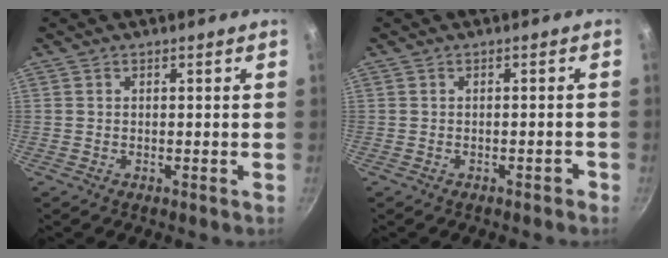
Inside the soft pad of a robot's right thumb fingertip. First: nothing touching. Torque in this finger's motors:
{"motor_torque": [2.57, 2.44, 0.37, -0.19, 0.05]}